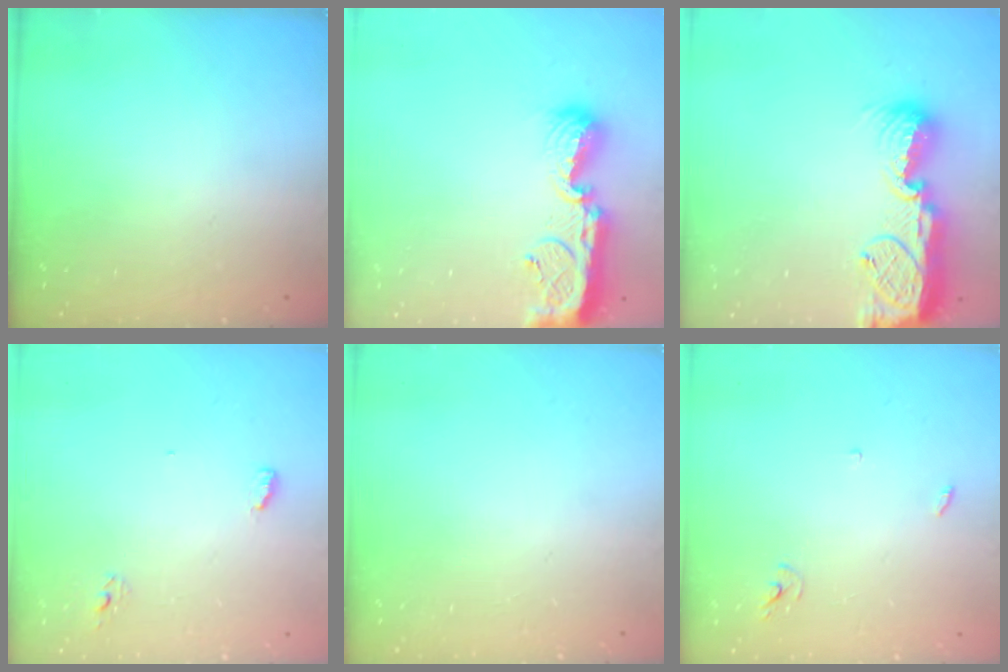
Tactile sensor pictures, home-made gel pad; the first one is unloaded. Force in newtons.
{"total": 11.2, "press": 11.2, "slide": 1.0}
{"total": 13.6, "press": 13.4, "slide": 2.3}
{"total": 4.2, "press": 4.0, "slide": 1.3}
{"total": 0.0}
{"total": 2.5, "press": 2.5, "slide": 0.1}